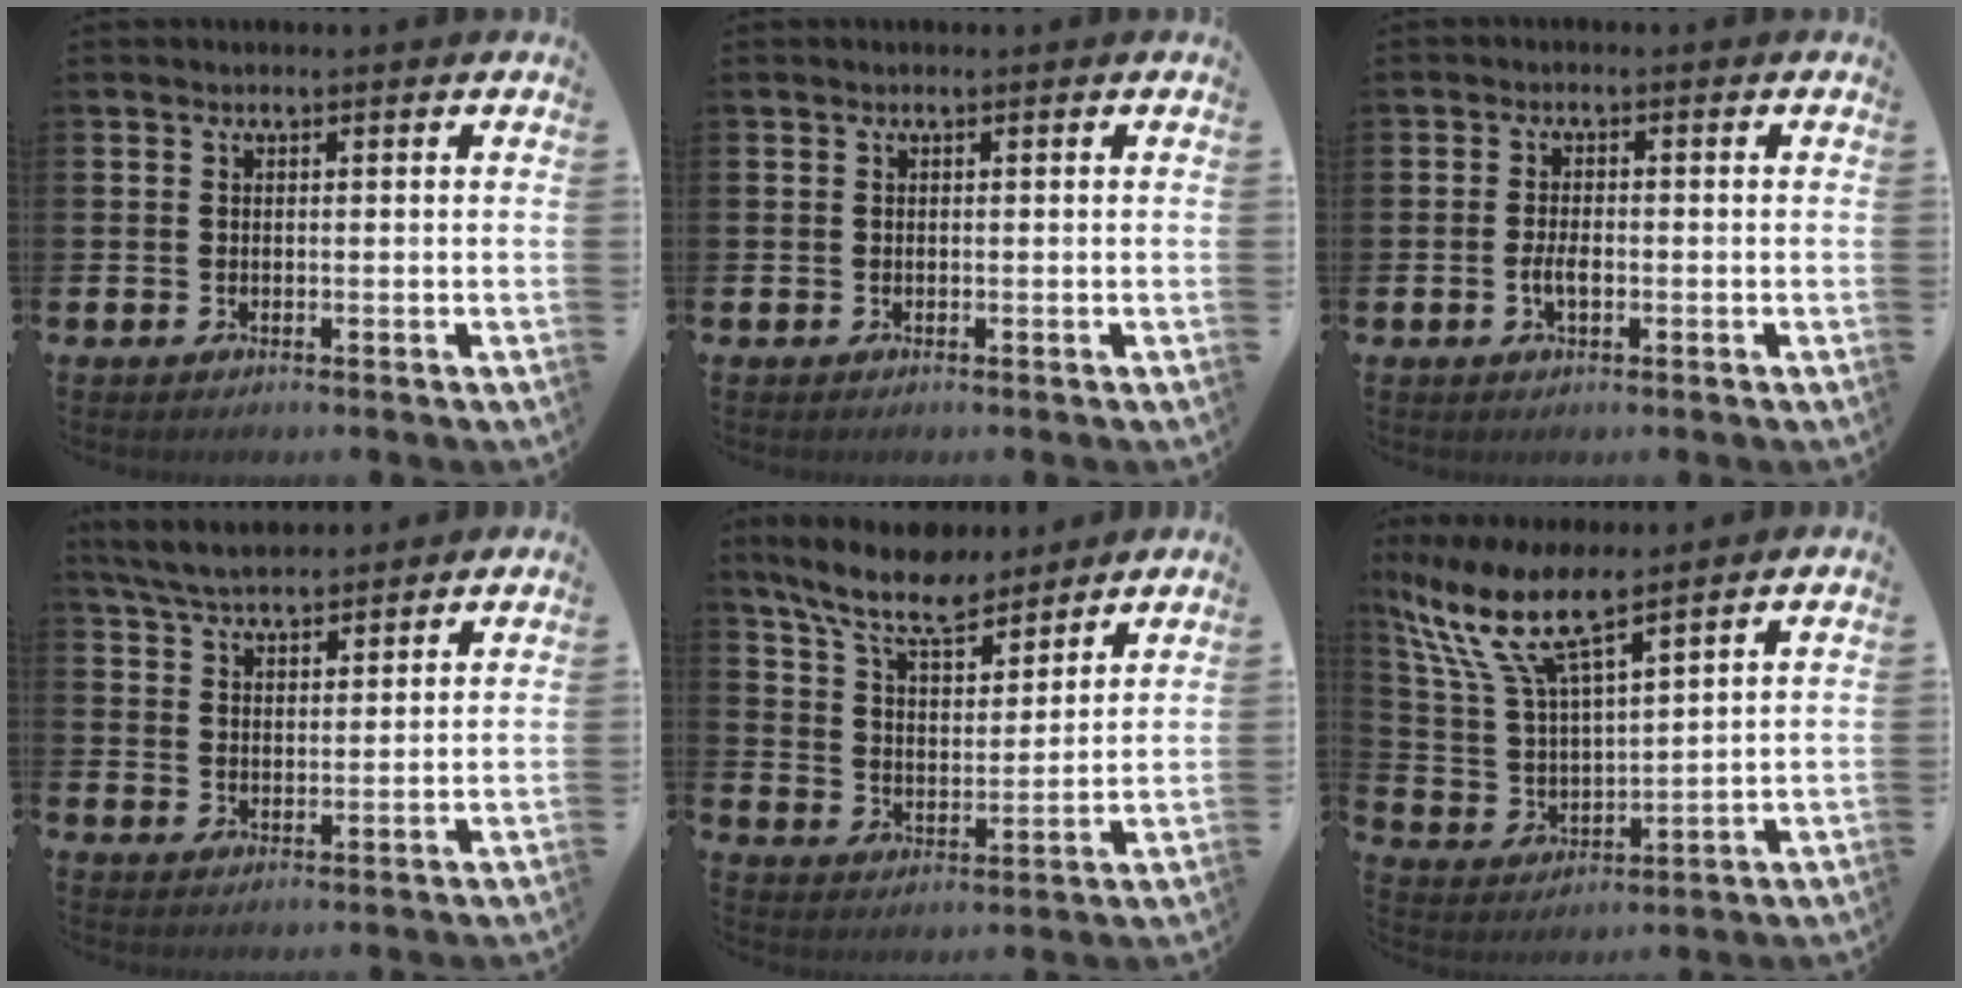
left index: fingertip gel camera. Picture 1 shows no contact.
{"total": 0.0}
{"total": 2.6, "force": [-0.6, 1.2, 2.2], "torque": [-0.041, 0.001, -0.012]}
{"total": 6.0, "force": [5.8, 1.1, 1.3], "torque": [-0.052, -0.020, 0.107]}
{"total": 9.5, "force": [8.4, 2.6, 3.7], "torque": [-0.104, -0.042, 0.151]}
{"total": 11.0, "force": [8.8, 2.6, 6.1], "torque": [-0.159, -0.034, 0.155]}